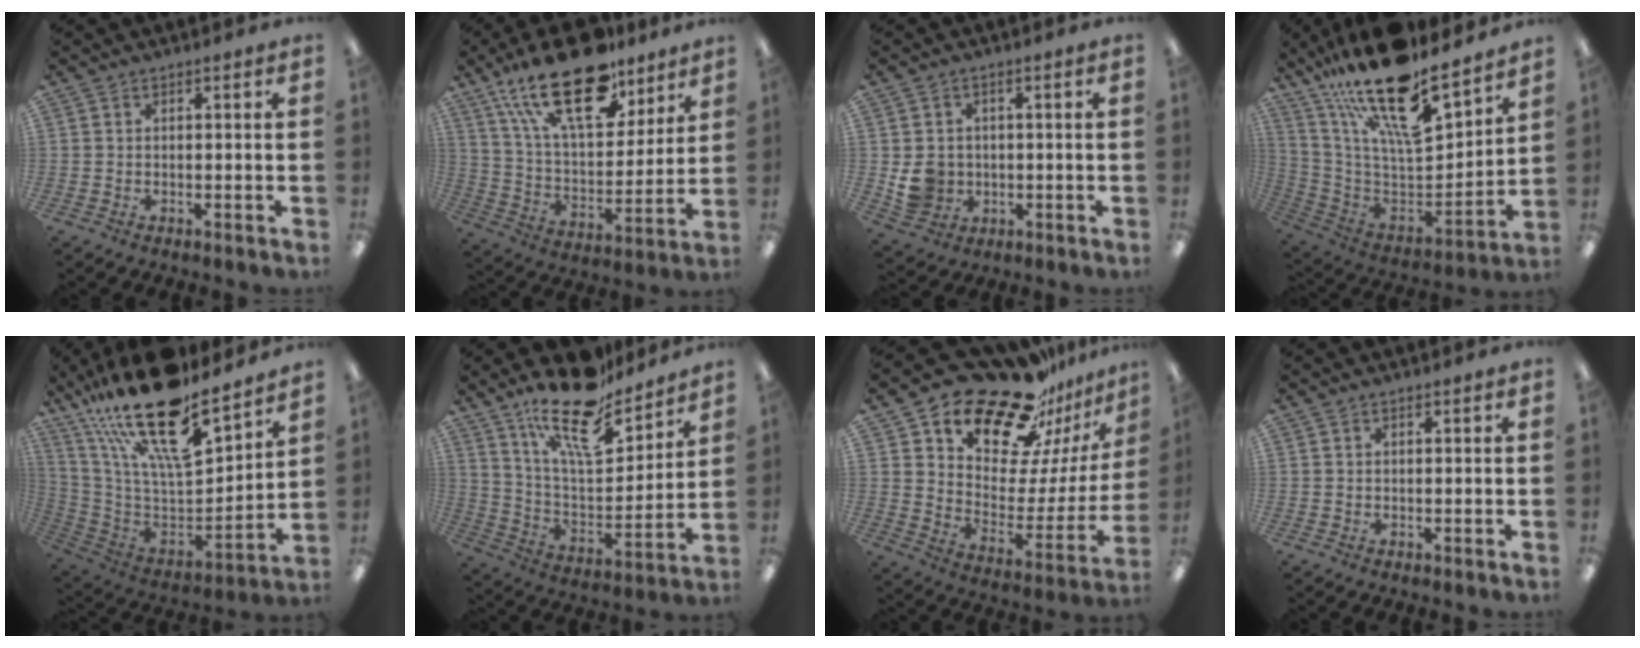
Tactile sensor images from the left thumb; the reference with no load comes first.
{"total": 24.5, "force": [15.9, 10.8, 15.2], "torque": [-0.267, -0.080, 0.274]}
{"total": 6.5, "force": [0.0, 6.1, 2.2], "torque": [-0.047, 0.009, 0.006]}
{"total": 22.7, "force": [17.3, 6.1, 13.3], "torque": [-0.242, -0.124, 0.296]}
{"total": 24.4, "force": [17.8, 7.7, 14.9], "torque": [-0.268, -0.125, 0.306]}
{"total": 19.4, "force": [14.6, 6.7, 10.9], "torque": [-0.185, -0.096, 0.250]}
{"total": 22.3, "force": [18.6, 9.6, 7.9], "torque": [-0.123, -0.135, 0.322]}
{"total": 0.0}